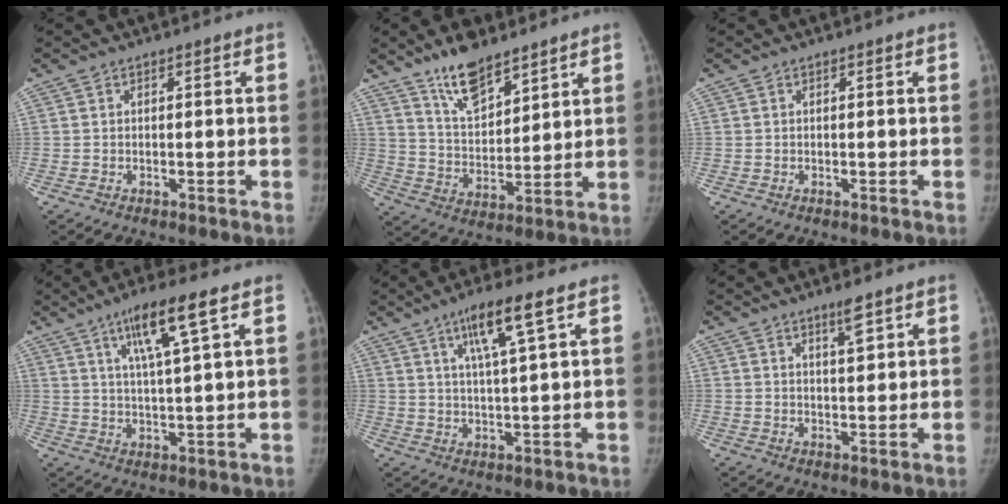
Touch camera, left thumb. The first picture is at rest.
{"total": 11.3, "force": [8.6, 4.4, 5.9], "torque": [-0.081, -0.059, 0.164]}
{"total": 0.0}
{"total": 9.9, "force": [5.0, 0.6, 8.5], "torque": [-0.156, -0.019, 0.090]}
{"total": 8.8, "force": [4.4, 0.4, 7.6], "torque": [-0.142, -0.017, 0.081]}
{"total": 3.7, "force": [2.3, 0.9, 2.8], "torque": [-0.038, -0.017, 0.039]}